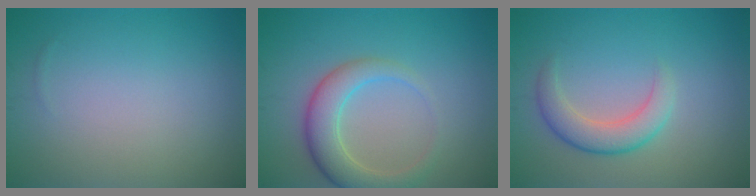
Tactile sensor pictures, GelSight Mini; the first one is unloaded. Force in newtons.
{"total": 4.5, "press": 4.5, "slide": 0.4}
{"total": 3.4, "press": 3.4, "slide": 0.3}